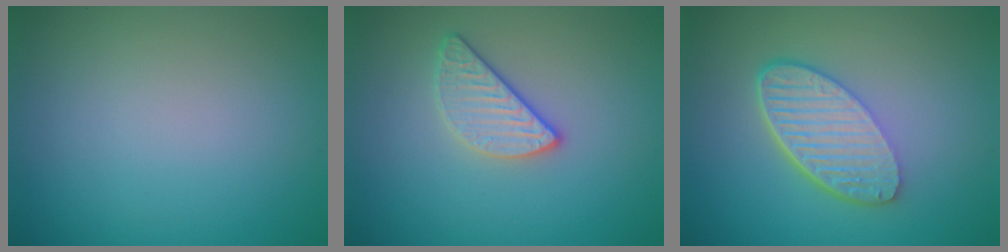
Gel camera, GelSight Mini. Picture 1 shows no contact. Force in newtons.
{"total": 2.5, "press": 2.4, "slide": 0.8}
{"total": 5.9, "press": 4.3, "slide": 4.1}